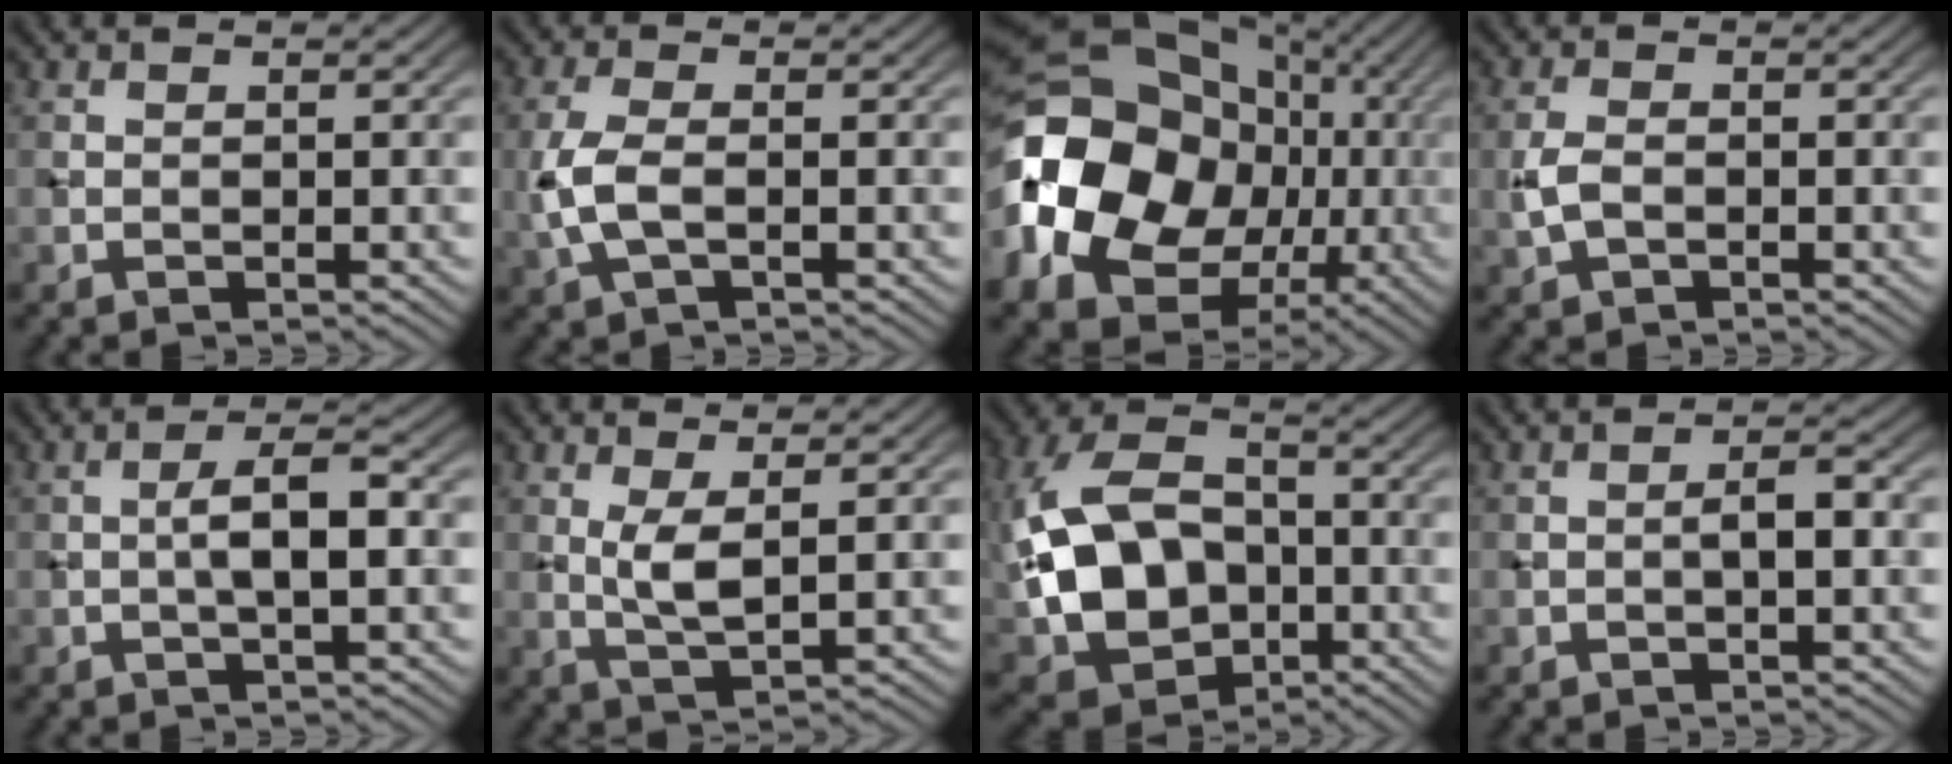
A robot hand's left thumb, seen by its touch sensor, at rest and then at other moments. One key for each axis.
{"total": 4.7, "fx": -0.8, "fy": 2.2, "fz": 4.1, "tx": -0.112, "ty": 0.000, "tz": -0.023}
{"total": 20.1, "fx": -2.1, "fy": 16.3, "fz": 11.6, "tx": -0.255, "ty": -0.025, "tz": -0.032}
{"total": 2.9, "fx": -0.7, "fy": 1.8, "fz": 2.2, "tx": -0.057, "ty": 0.000, "tz": -0.017}
{"total": 3.9, "fx": -0.3, "fy": 1.0, "fz": 3.8, "tx": -0.067, "ty": 0.011, "tz": -0.010}
{"total": 3.6, "fx": 0.9, "fy": 0.9, "fz": 3.4, "tx": -0.074, "ty": -0.005, "tz": 0.022}
{"total": 13.6, "fx": -1.9, "fy": 9.7, "fz": 9.4, "tx": -0.229, "ty": 0.006, "tz": -0.045}
{"total": 2.0, "fx": -0.3, "fy": 0.6, "fz": 1.9, "tx": -0.031, "ty": 0.007, "tz": -0.009}